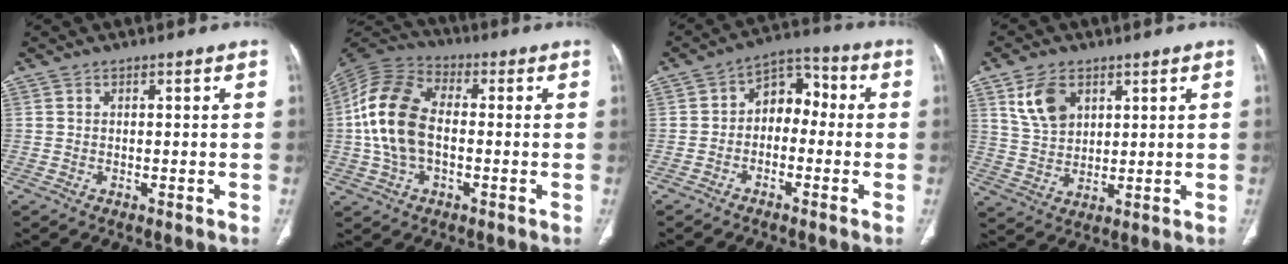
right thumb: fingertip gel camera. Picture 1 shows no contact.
{"total": 14.6, "force": [-0.5, 9.0, 11.5], "torque": [-0.239, 0.028, -0.016]}
{"total": 7.5, "force": [-0.9, 5.4, 5.1], "torque": [-0.045, 0.041, -0.031]}
{"total": 8.2, "force": [3.9, 5.3, 4.8], "torque": [-0.075, -0.015, 0.083]}